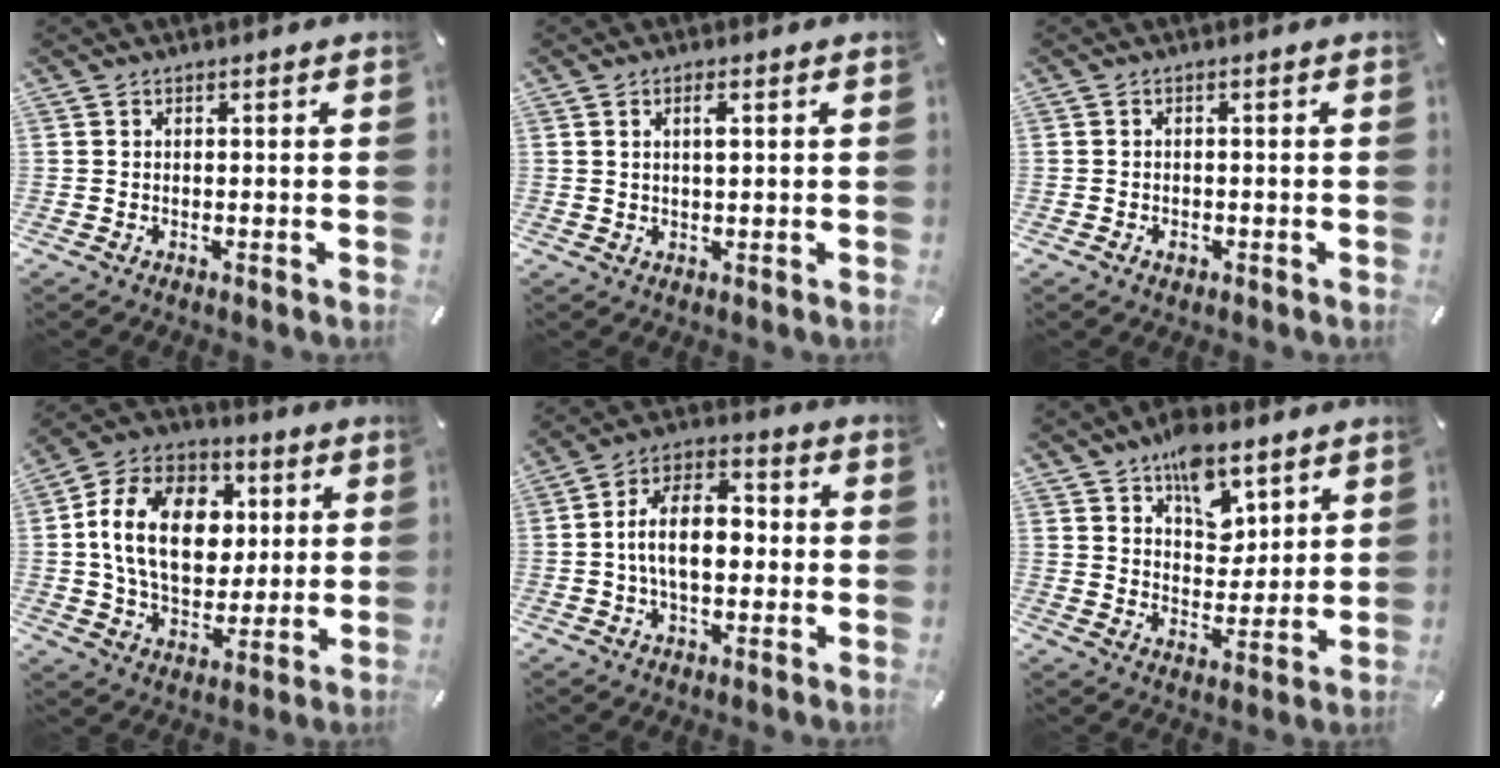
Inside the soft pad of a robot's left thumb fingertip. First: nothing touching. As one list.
[{"total": 2.5, "force": [0.8, 0.7, 2.3], "torque": [-0.040, 0.001, 0.010]}, {"total": 1.6, "force": [-0.8, 1.2, 0.8], "torque": [-0.016, 0.004, -0.017]}, {"total": 19.2, "force": [2.5, 13.8, 13.1], "torque": [-0.253, 0.013, 0.045]}, {"total": 11.5, "force": [-1.5, 7.0, 9.1], "torque": [-0.167, 0.012, -0.029]}, {"total": 11.5, "force": [7.2, 7.2, 5.4], "torque": [-0.071, -0.042, 0.129]}]